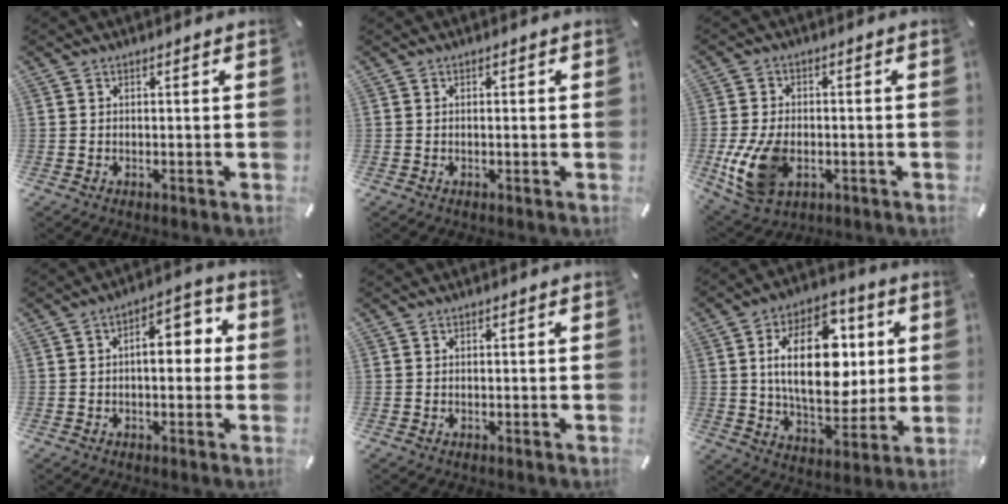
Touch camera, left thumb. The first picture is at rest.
{"total": 0.7, "force": [-0.1, 0.2, 0.6], "torque": [-0.011, -0.001, -0.002]}
{"total": 12.2, "force": [-3.0, 8.3, 8.4], "torque": [-0.179, 0.000, -0.051]}
{"total": 8.3, "force": [0.4, 4.3, 7.1], "torque": [-0.093, 0.006, -0.004]}
{"total": 0.0}
{"total": 21.2, "force": [3.6, 12.8, 16.6], "torque": [-0.279, 0.007, 0.057]}